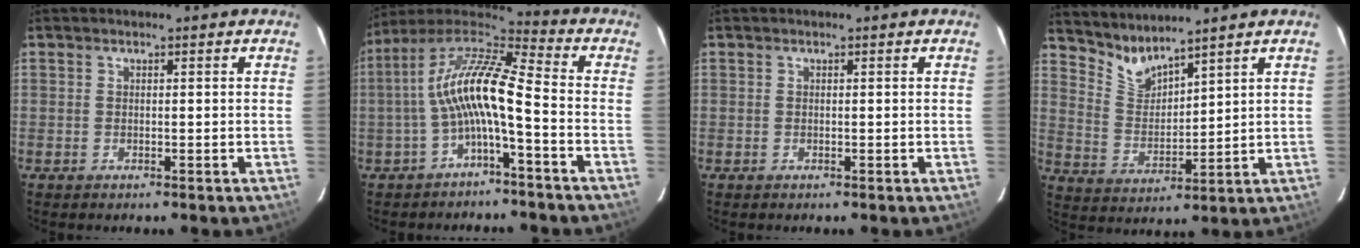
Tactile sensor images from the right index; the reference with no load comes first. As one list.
[{"total": 13.0, "force": [-2.5, 2.3, 12.5], "torque": [-0.248, 0.018, -0.054]}, {"total": 0.0}, {"total": 6.3, "force": [6.0, 0.8, 1.8], "torque": [-0.037, -0.014, 0.128]}]